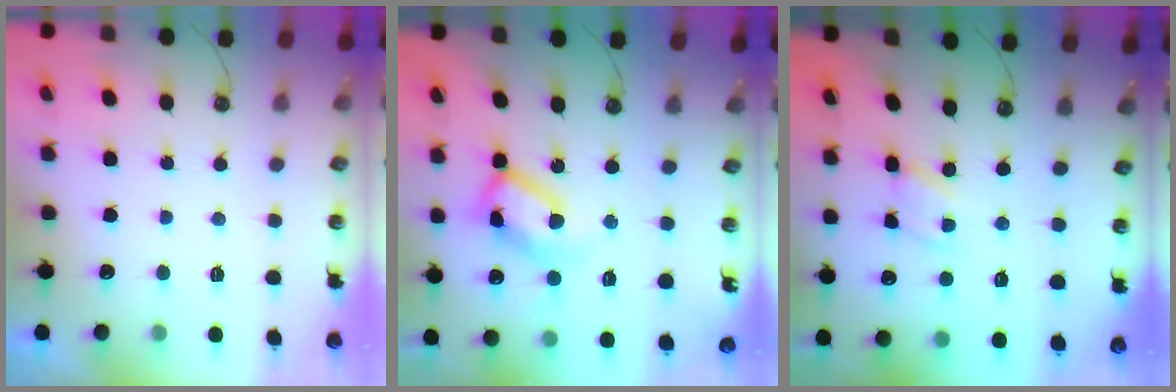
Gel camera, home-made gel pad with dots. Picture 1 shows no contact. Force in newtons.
{"total": 17.2, "press": 17.2, "slide": 1.5}
{"total": 2.8, "press": 2.8, "slide": 0.1}